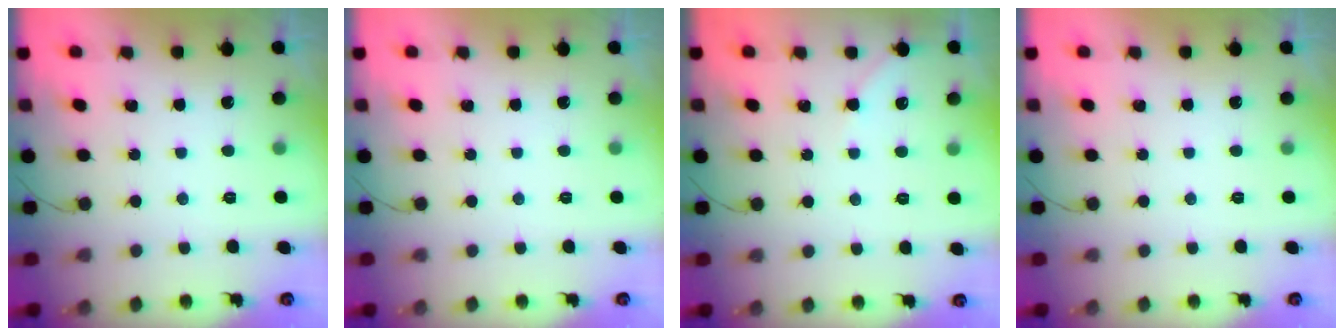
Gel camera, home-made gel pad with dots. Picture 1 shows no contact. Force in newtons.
{"total": 0.0}
{"total": 2.9, "press": 2.8, "slide": 0.4}
{"total": 0.0}